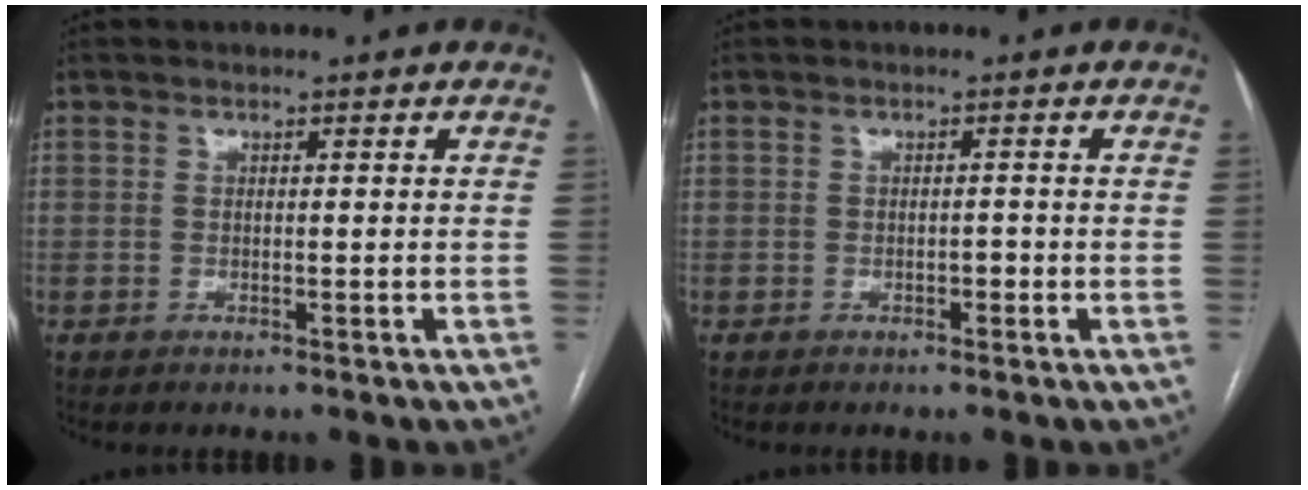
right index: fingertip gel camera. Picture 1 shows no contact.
{"total": 0.9, "force": [-0.4, 0.5, 0.7], "torque": [-0.009, 0.002, -0.007]}